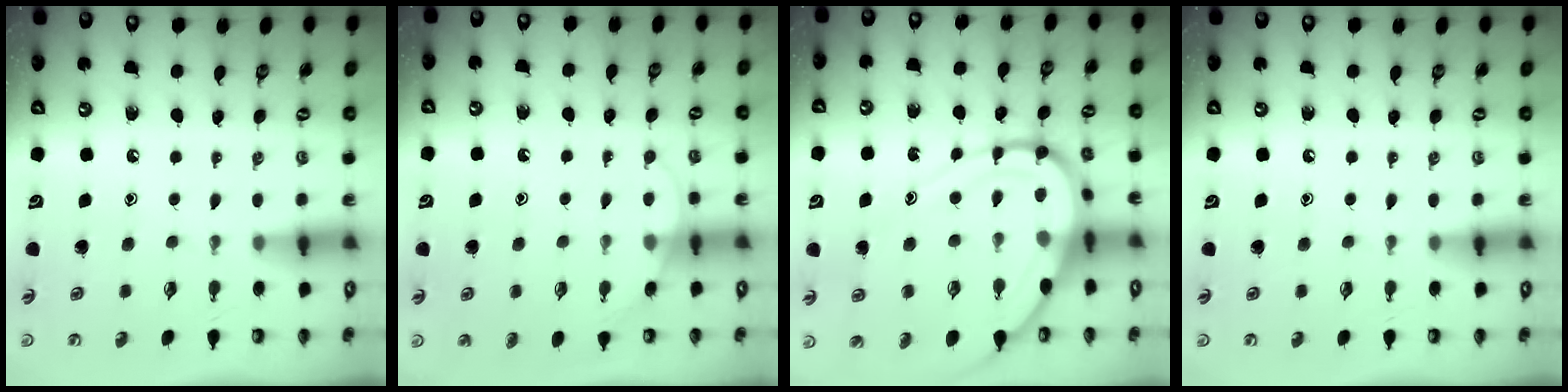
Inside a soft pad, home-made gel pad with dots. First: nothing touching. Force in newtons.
{"total": 5.2, "press": 5.2, "slide": 0.5}
{"total": 14.5, "press": 14.4, "slide": 1.8}
{"total": 0.0}